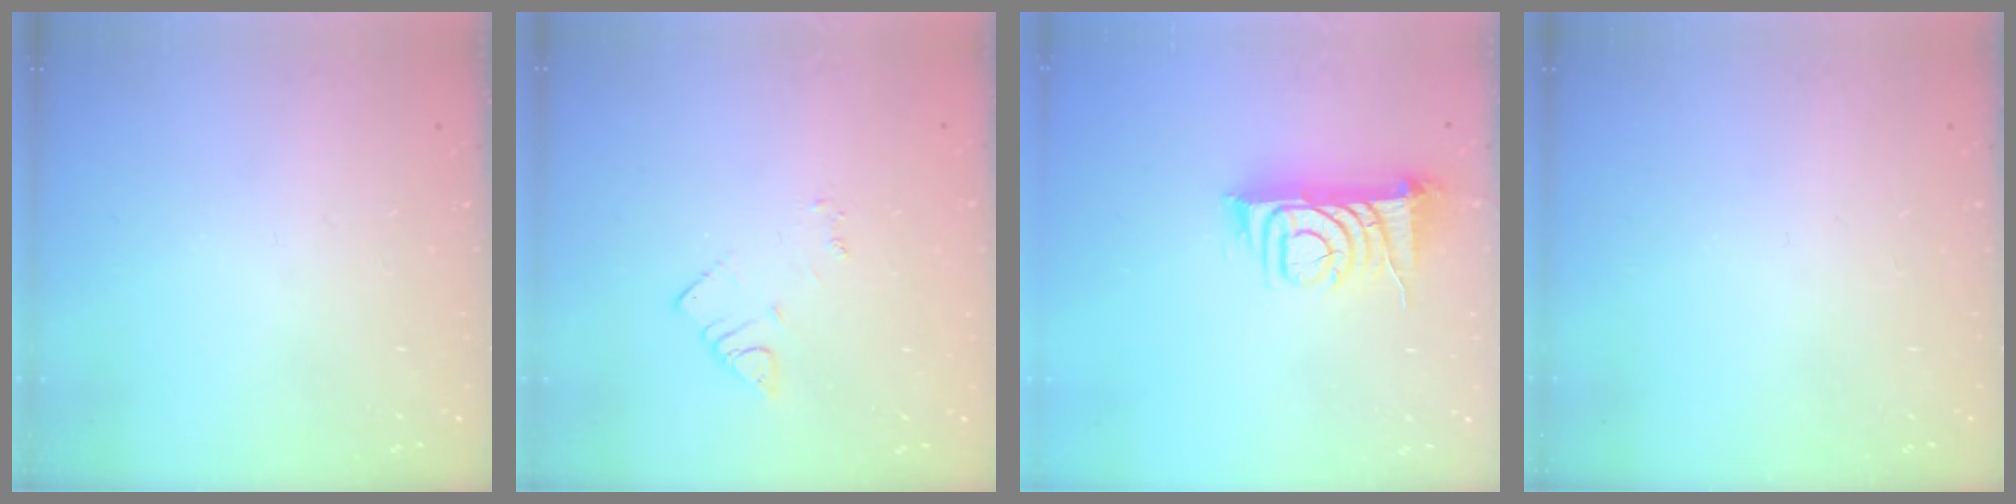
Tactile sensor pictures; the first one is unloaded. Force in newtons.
{"total": 2.9, "press": 2.9, "slide": 0.3}
{"total": 9.7, "press": 9.6, "slide": 1.2}
{"total": 0.0}